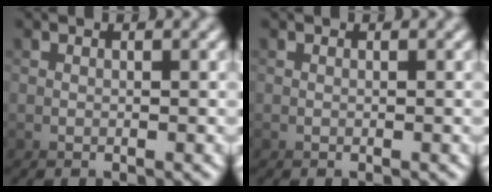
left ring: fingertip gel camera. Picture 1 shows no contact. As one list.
[{"total": 0.0}]